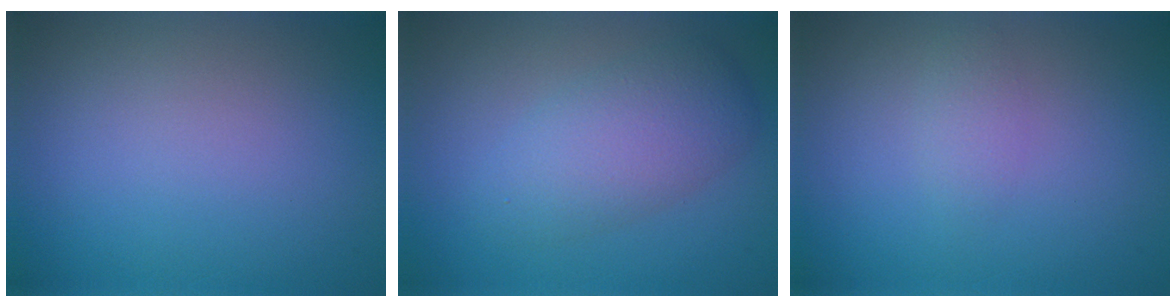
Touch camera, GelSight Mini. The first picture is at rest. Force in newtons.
{"total": 4.5, "press": 4.5, "slide": 0.1}
{"total": 1.2, "press": 1.2, "slide": 0.0}